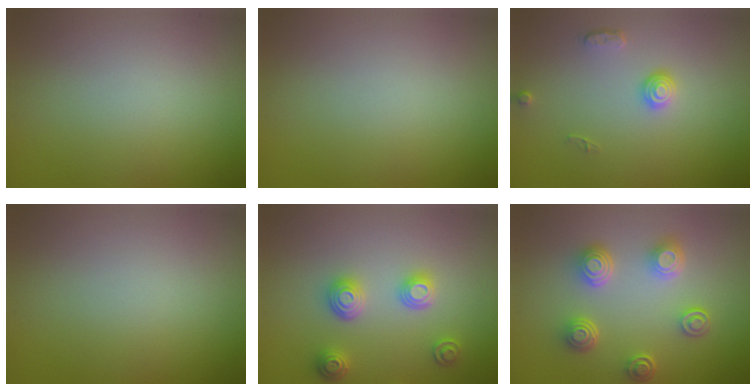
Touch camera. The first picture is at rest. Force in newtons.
{"total": 0.0}
{"total": 1.4, "press": 1.0, "slide": 1.0}
{"total": 0.0}
{"total": 3.2, "press": 3.0, "slide": 1.0}
{"total": 4.4, "press": 3.4, "slide": 2.7}